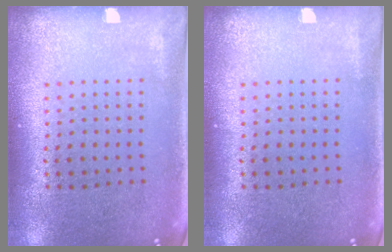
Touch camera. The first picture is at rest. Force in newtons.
{"total": 0.0}